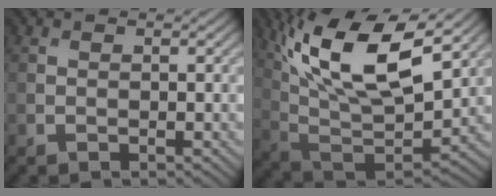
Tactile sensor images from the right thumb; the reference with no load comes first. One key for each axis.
{"total": 17.2, "fx": 8.4, "fy": 6.5, "fz": 13.5, "tx": -0.284, "ty": 0.007, "tz": 0.156}